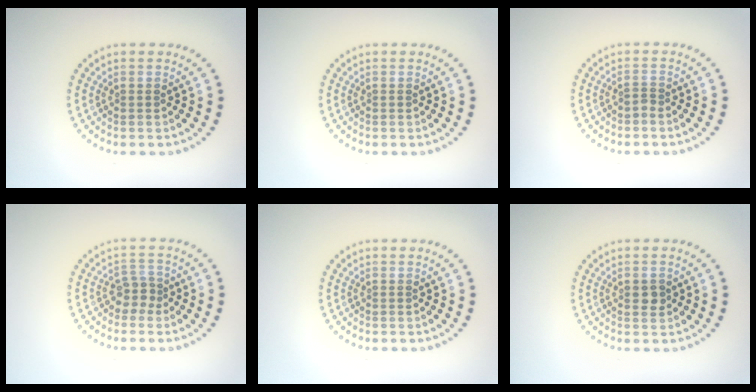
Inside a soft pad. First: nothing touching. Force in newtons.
{"total": 0.0}
{"total": 0.6, "press": 0.3, "slide": 0.5}
{"total": 1.9, "press": 1.5, "slide": 1.2}
{"total": 0.0}
{"total": 1.4, "press": 1.4, "slide": 0.1}